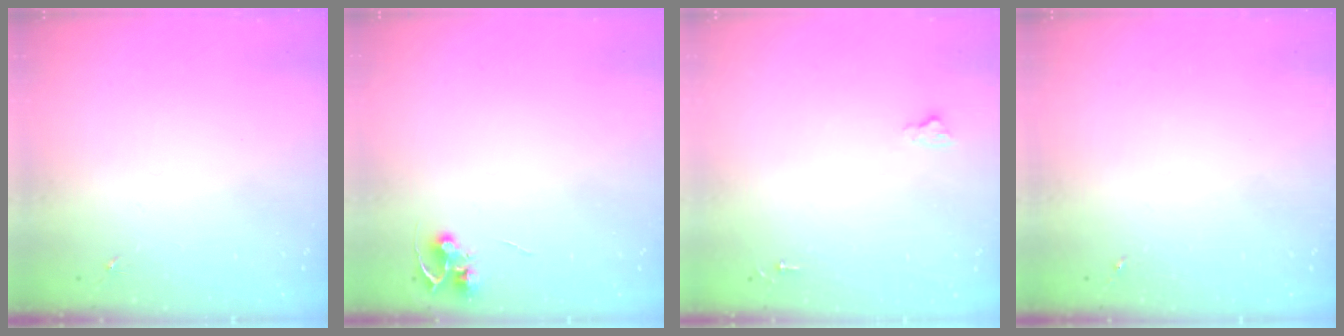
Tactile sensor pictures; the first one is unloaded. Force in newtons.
{"total": 5.7, "press": 5.6, "slide": 0.4}
{"total": 2.6, "press": 2.5, "slide": 0.3}
{"total": 0.0}